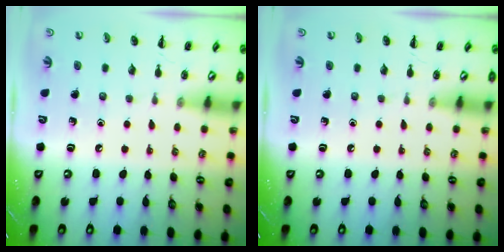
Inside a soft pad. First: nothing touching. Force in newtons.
{"total": 0.0}